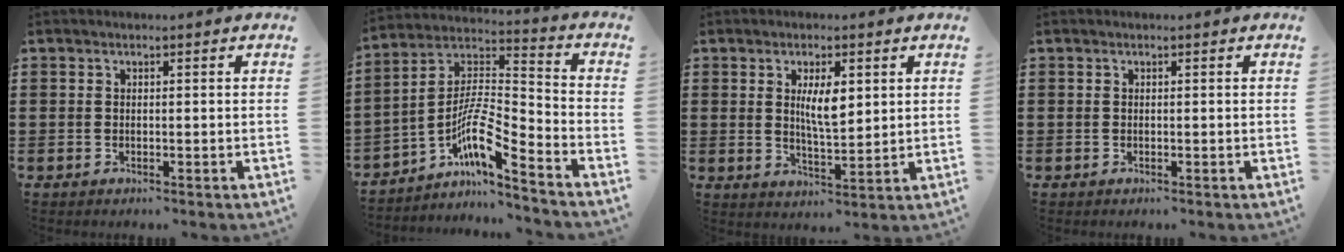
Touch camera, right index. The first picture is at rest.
{"total": 9.2, "force": [-5.6, 1.8, 7.1], "torque": [-0.149, -0.015, -0.112]}
{"total": 5.4, "force": [1.5, 1.6, 4.9], "torque": [-0.092, 0.002, 0.023]}
{"total": 0.0}